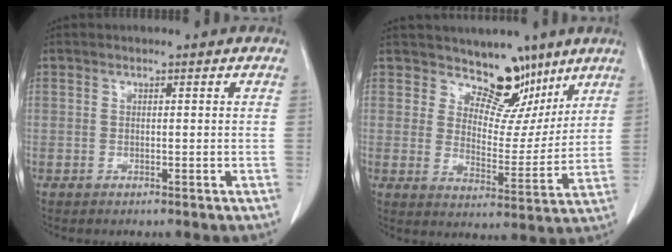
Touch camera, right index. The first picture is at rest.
{"total": 8.6, "force": [6.7, 4.4, 3.2], "torque": [-0.027, -0.012, 0.107]}